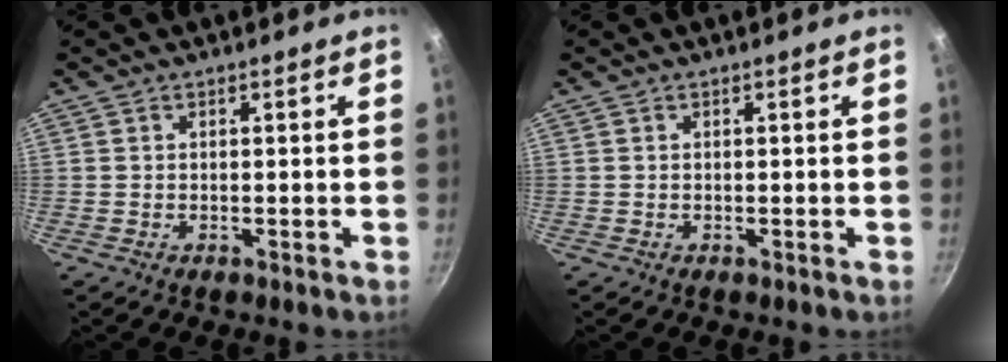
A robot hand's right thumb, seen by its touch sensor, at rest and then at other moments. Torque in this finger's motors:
{"motor_torque": [0.00, 0.00, 0.00, 0.00, 0.00]}